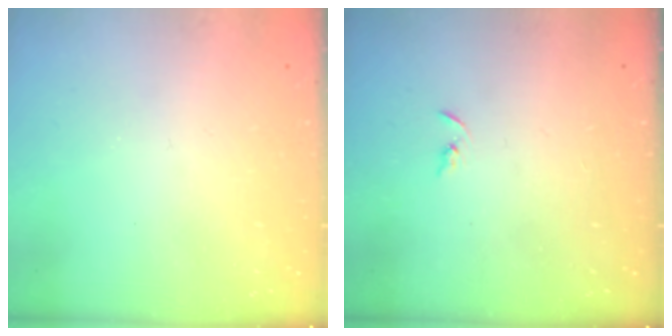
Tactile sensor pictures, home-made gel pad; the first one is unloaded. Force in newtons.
{"total": 2.4, "press": 2.3, "slide": 0.2}